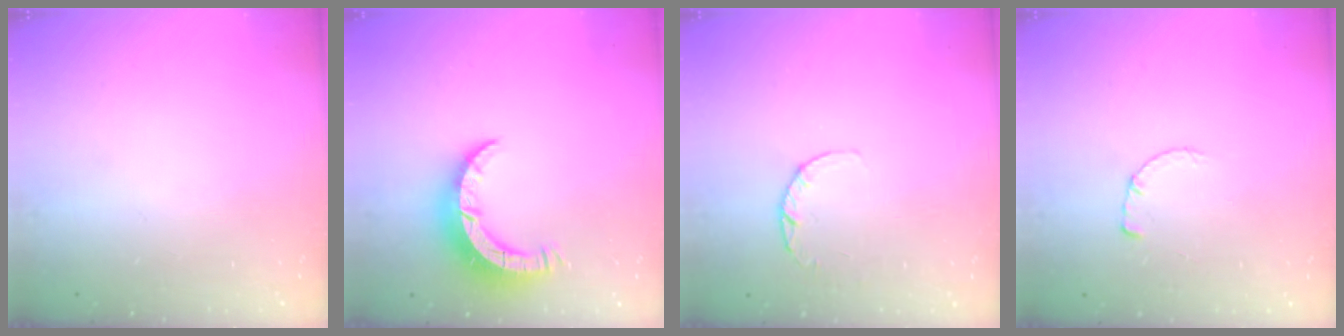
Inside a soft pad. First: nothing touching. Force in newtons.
{"total": 7.8, "press": 7.7, "slide": 0.8}
{"total": 2.6, "press": 2.5, "slide": 0.4}
{"total": 0.7, "press": 0.7, "slide": 0.2}